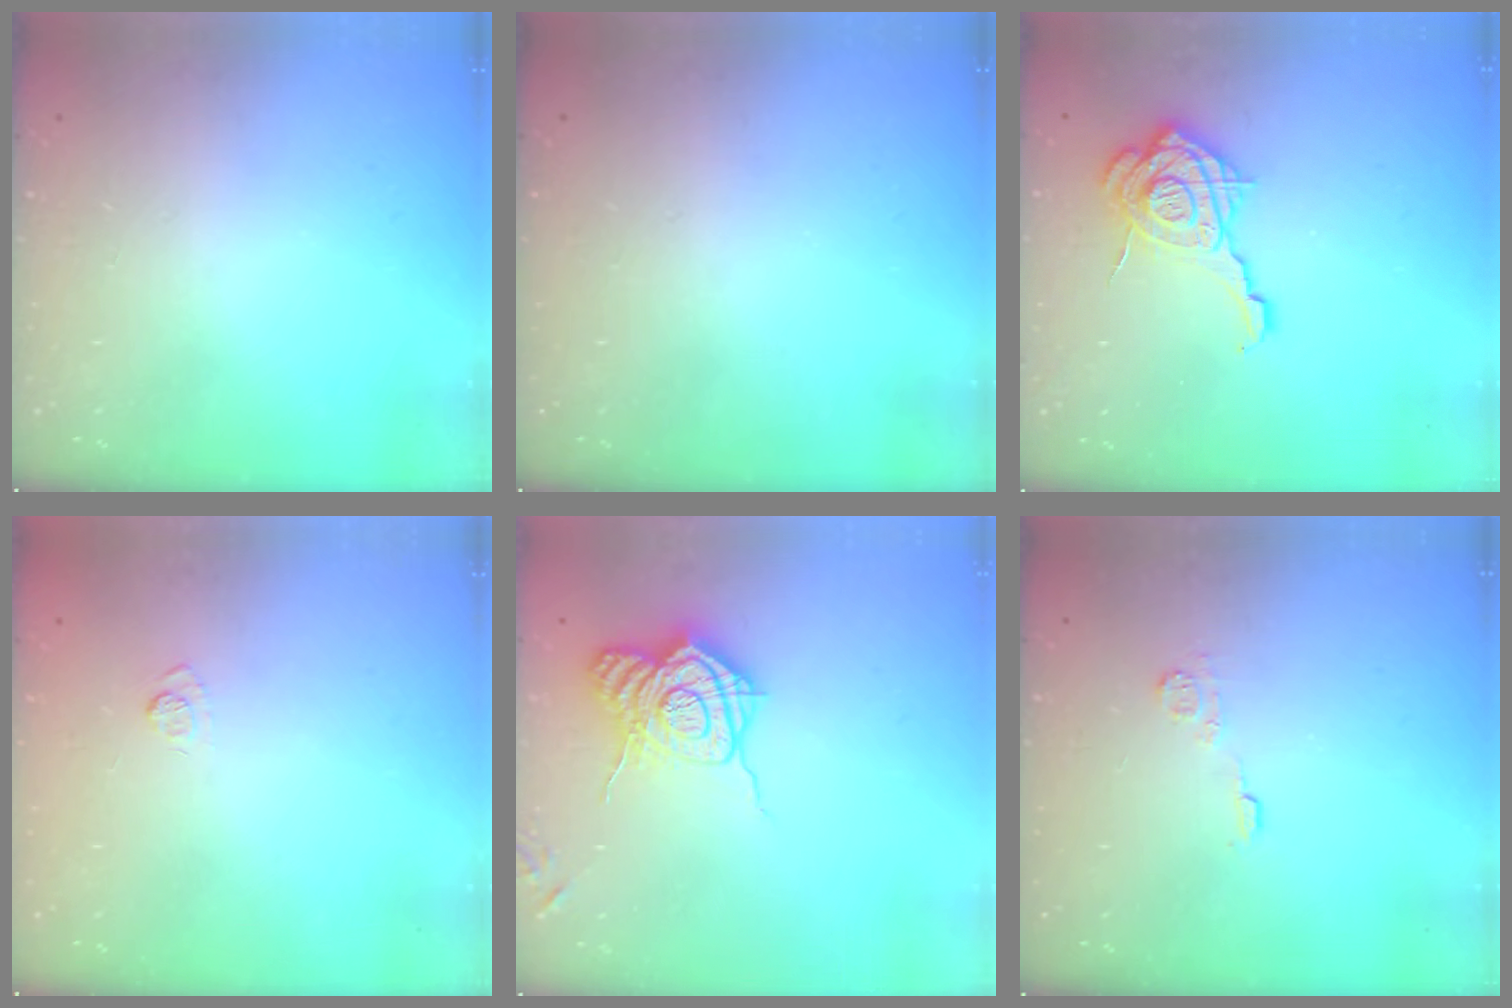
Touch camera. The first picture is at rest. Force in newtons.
{"total": 0.0}
{"total": 18.2, "press": 18.1, "slide": 2.0}
{"total": 7.5, "press": 7.3, "slide": 1.4}
{"total": 16.7, "press": 16.7, "slide": 0.6}
{"total": 5.6, "press": 5.6, "slide": 0.7}